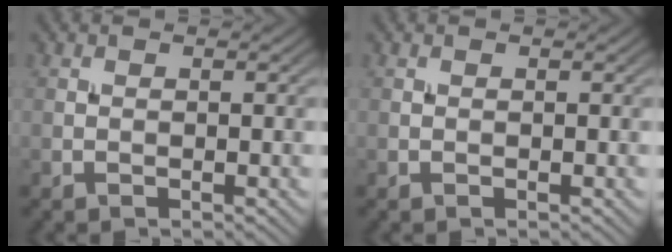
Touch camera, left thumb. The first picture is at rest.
{"total": 0.0}